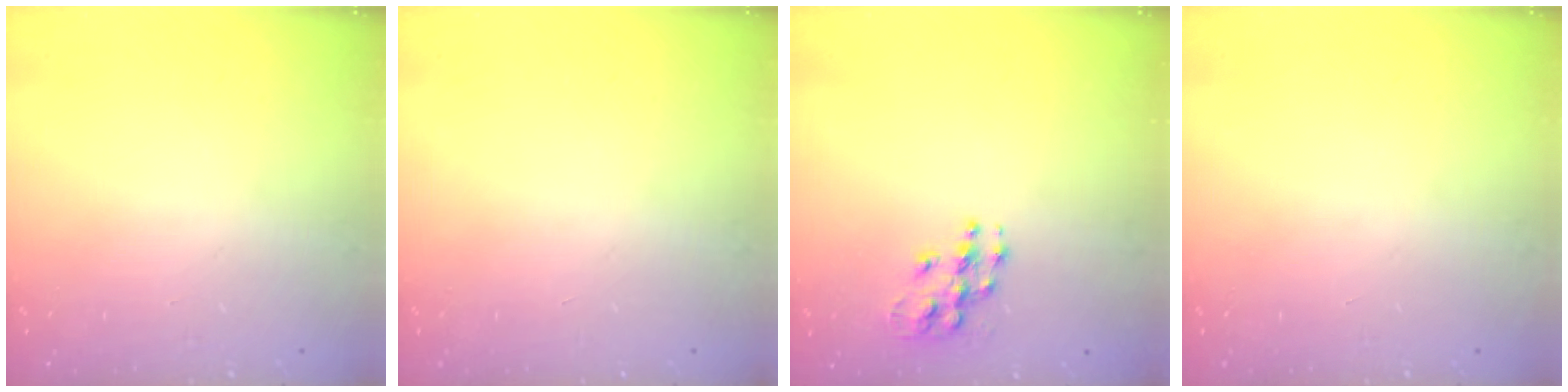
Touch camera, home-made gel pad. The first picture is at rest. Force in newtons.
{"total": 0.0}
{"total": 9.2, "press": 9.2, "slide": 0.5}
{"total": 0.0}